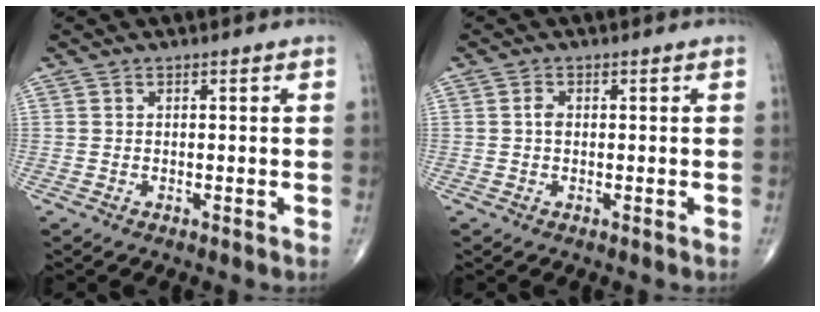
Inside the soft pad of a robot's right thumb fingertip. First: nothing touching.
{"total": 1.6, "force": [0.1, 1.1, 1.2], "torque": [-0.020, 0.004, -0.001]}